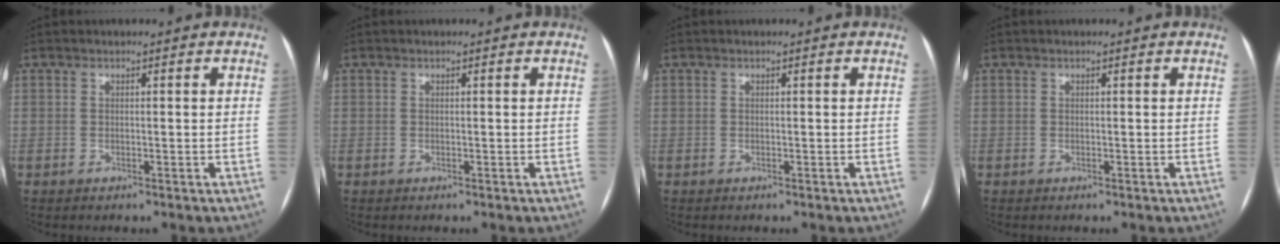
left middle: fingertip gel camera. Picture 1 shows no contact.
{"total": 0.0}
{"total": 0.0}
{"total": 0.0}